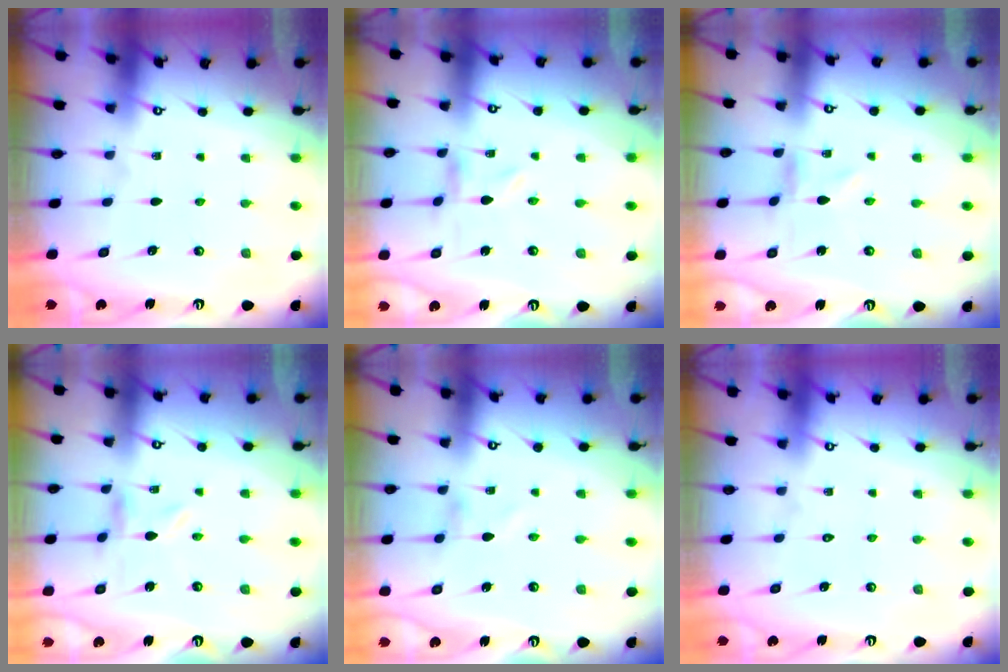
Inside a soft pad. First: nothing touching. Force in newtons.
{"total": 0.0}
{"total": 0.0}
{"total": 0.0}
{"total": 0.0}
{"total": 1.6, "press": 1.6, "slide": 0.1}